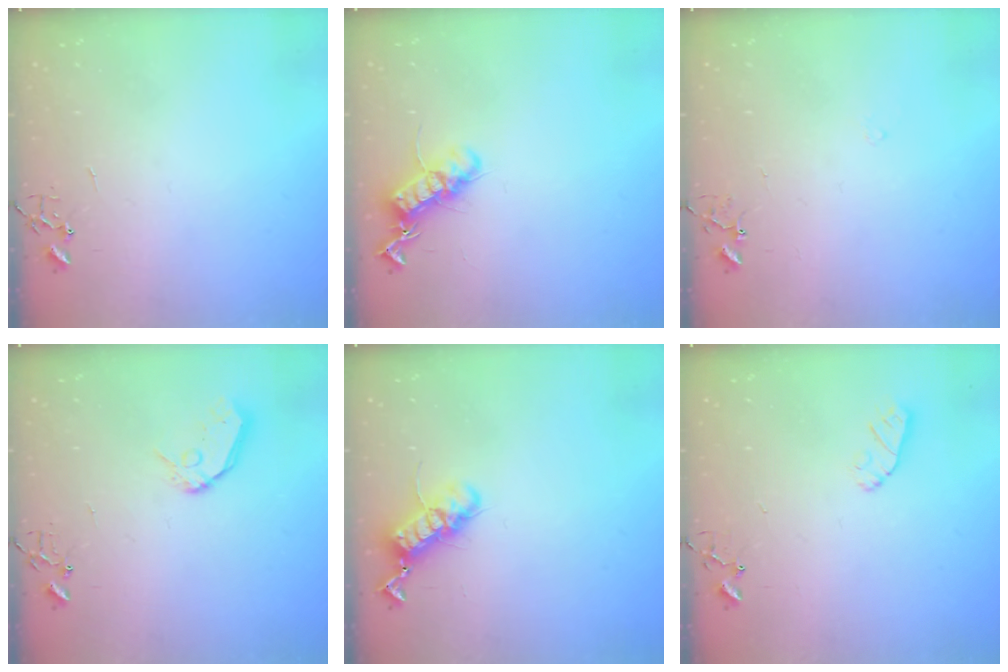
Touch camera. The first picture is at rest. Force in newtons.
{"total": 13.0, "press": 13.0, "slide": 0.3}
{"total": 6.8, "press": 6.8, "slide": 0.5}
{"total": 9.2, "press": 9.1, "slide": 0.9}
{"total": 12.7, "press": 12.6, "slide": 1.6}
{"total": 5.0, "press": 5.0, "slide": 0.5}